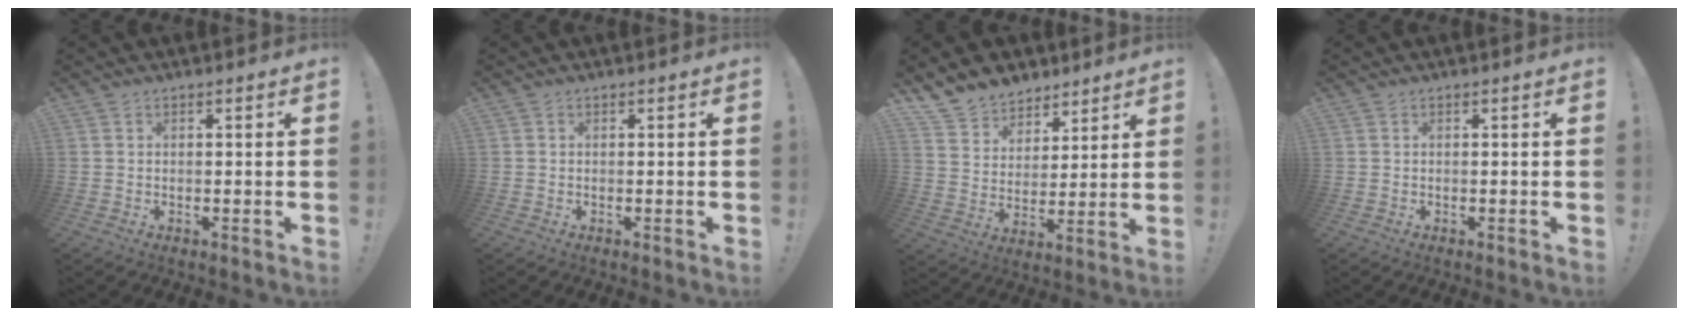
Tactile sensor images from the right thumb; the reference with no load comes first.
{"total": 0.0}
{"total": 10.2, "force": [7.9, 6.3, 1.1], "torque": [-0.030, -0.066, 0.157]}
{"total": 0.0}